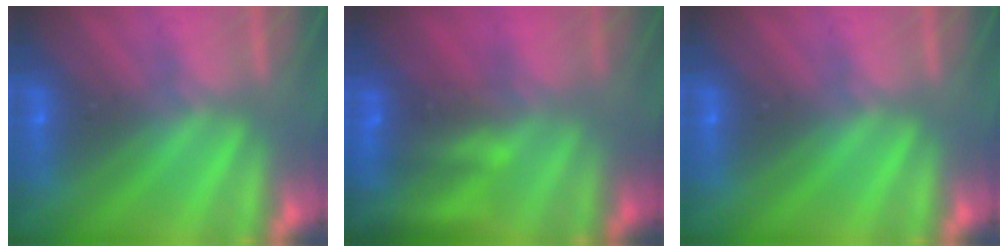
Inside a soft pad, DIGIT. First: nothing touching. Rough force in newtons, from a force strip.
{"total": 7.1}
{"total": 0.0}